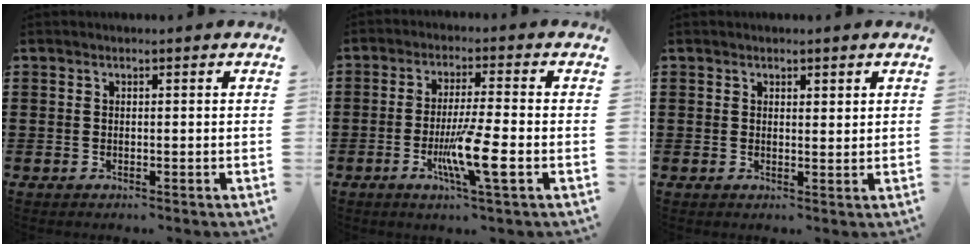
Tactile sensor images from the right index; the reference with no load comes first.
{"total": 9.6, "force": [-3.0, 0.7, 9.0], "torque": [-0.165, -0.015, -0.053]}
{"total": 1.2, "force": [1.0, 0.6, 0.2], "torque": [0.002, 0.001, 0.018]}